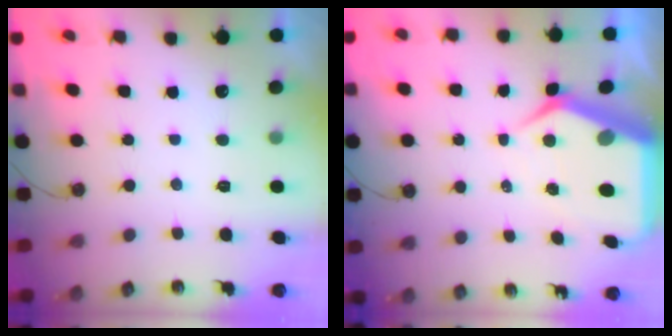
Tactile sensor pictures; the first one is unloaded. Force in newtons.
{"total": 10.5, "press": 10.4, "slide": 1.0}